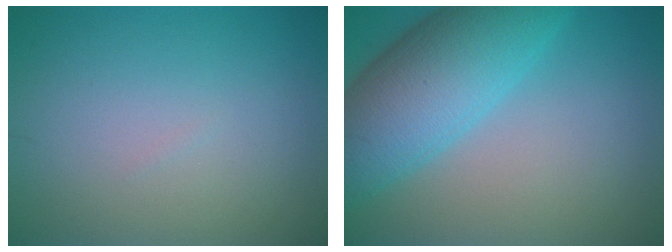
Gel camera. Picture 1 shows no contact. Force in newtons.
{"total": 9.6, "press": 9.6, "slide": 0.3}